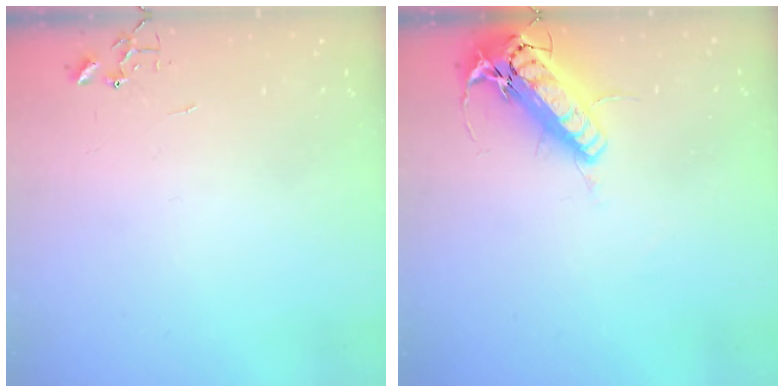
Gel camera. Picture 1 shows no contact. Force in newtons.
{"total": 18.2, "press": 17.8, "slide": 3.8}